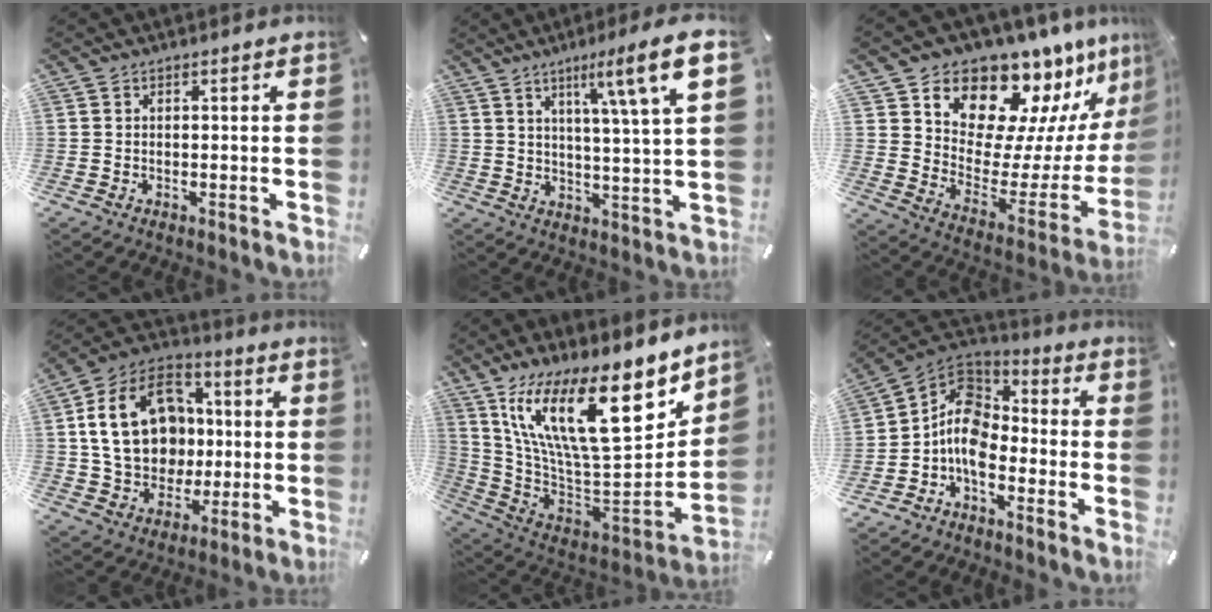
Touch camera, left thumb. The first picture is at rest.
{"total": 11.8, "force": [6.1, 0.4, 10.1], "torque": [-0.155, -0.029, 0.088]}
{"total": 15.7, "force": [13.5, 7.2, 3.3], "torque": [-0.052, -0.135, 0.230]}
{"total": 21.4, "force": [1.8, 17.1, 12.7], "torque": [-0.247, 0.017, 0.040]}
{"total": 25.8, "force": [13.5, 9.6, 19.9], "torque": [-0.326, -0.113, 0.230]}
{"total": 11.0, "force": [-5.5, 7.1, 6.4], "torque": [-0.144, 0.020, -0.110]}